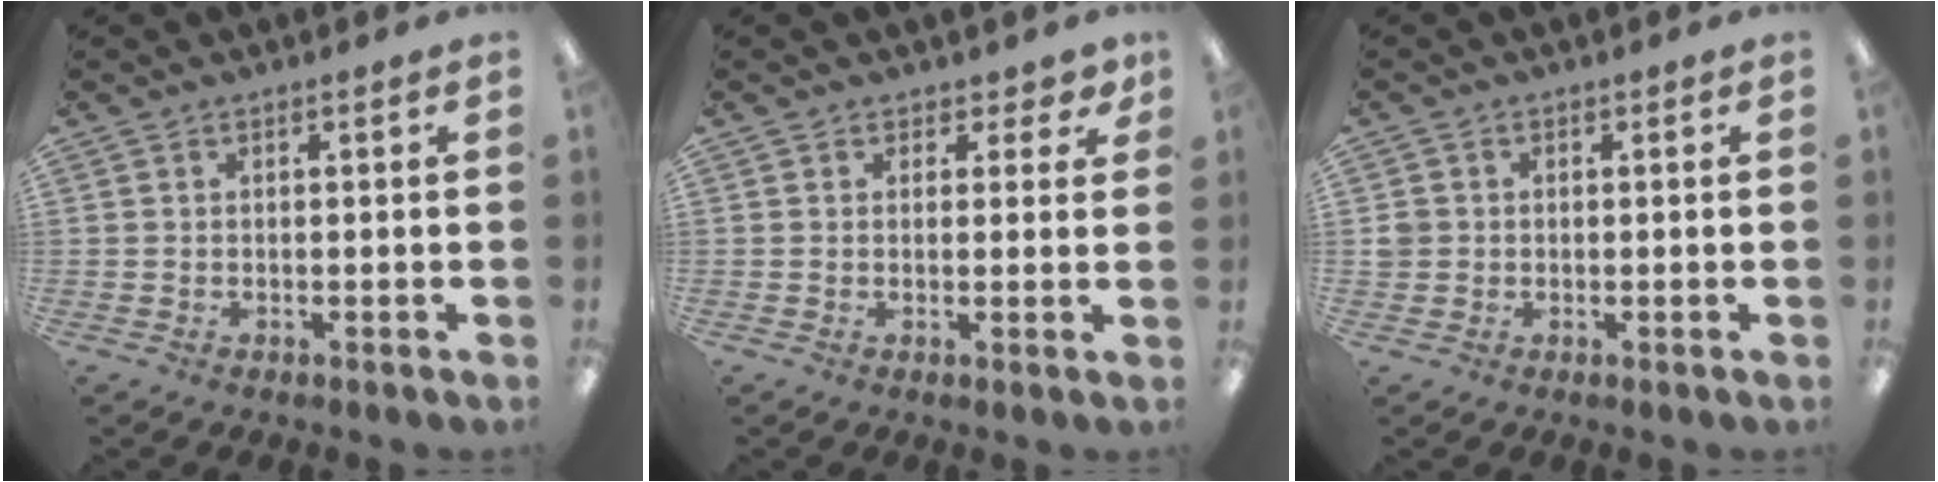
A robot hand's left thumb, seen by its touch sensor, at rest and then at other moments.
{"total": 2.7, "force": [1.8, 1.9, 0.8], "torque": [0.007, -0.008, 0.029]}
{"total": 2.4, "force": [0.2, 2.3, 0.4], "torque": [-0.001, 0.001, 0.001]}